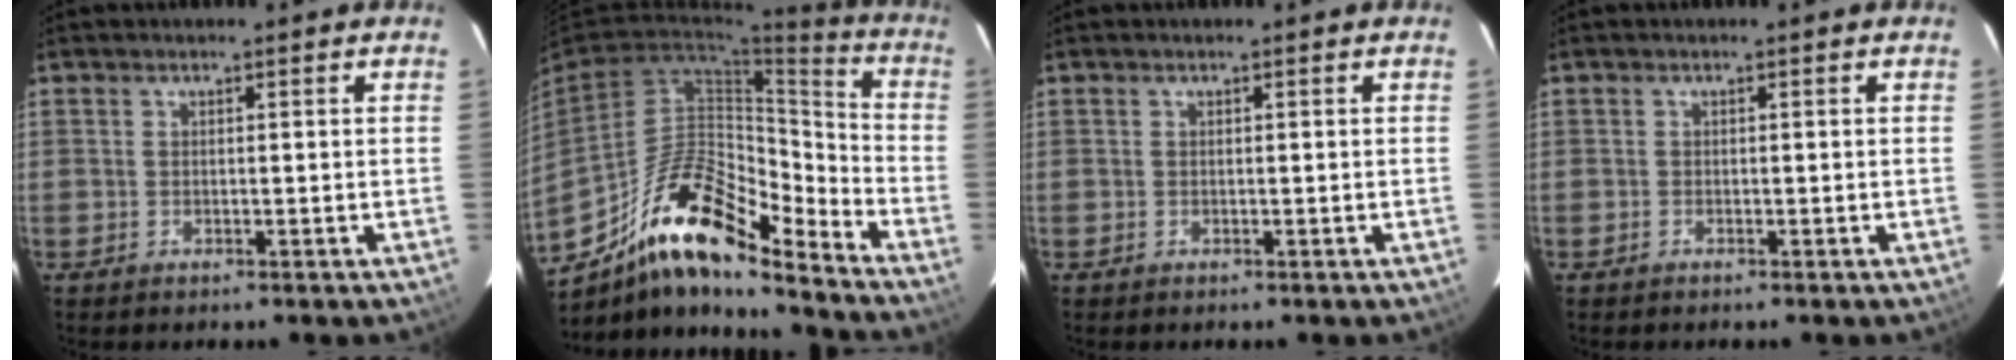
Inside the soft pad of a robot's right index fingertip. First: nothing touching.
{"total": 18.1, "force": [-13.3, 4.8, 11.3], "torque": [-0.194, 0.004, -0.239]}
{"total": 0.0}
{"total": 0.0}